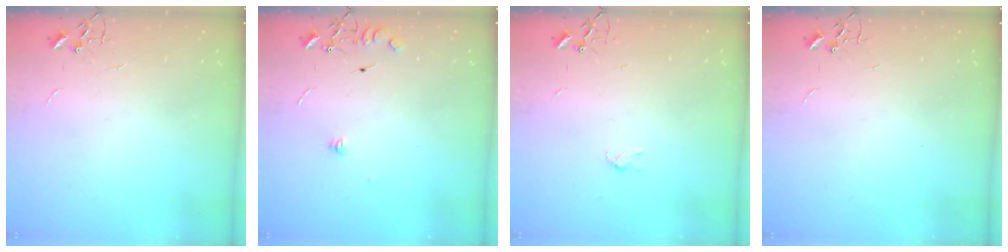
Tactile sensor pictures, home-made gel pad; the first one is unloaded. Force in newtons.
{"total": 8.3, "press": 8.3, "slide": 0.2}
{"total": 3.0, "press": 3.0, "slide": 0.6}
{"total": 0.0}